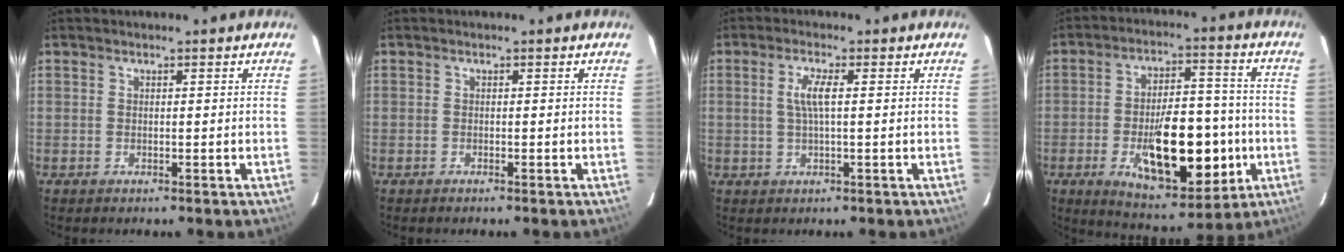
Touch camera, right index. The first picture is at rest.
{"total": 0.0}
{"total": 3.8, "force": [0.5, 0.5, 3.7], "torque": [-0.074, 0.002, 0.011]}
{"total": 19.5, "force": [-5.3, 9.1, 16.4], "torque": [-0.271, 0.003, -0.063]}